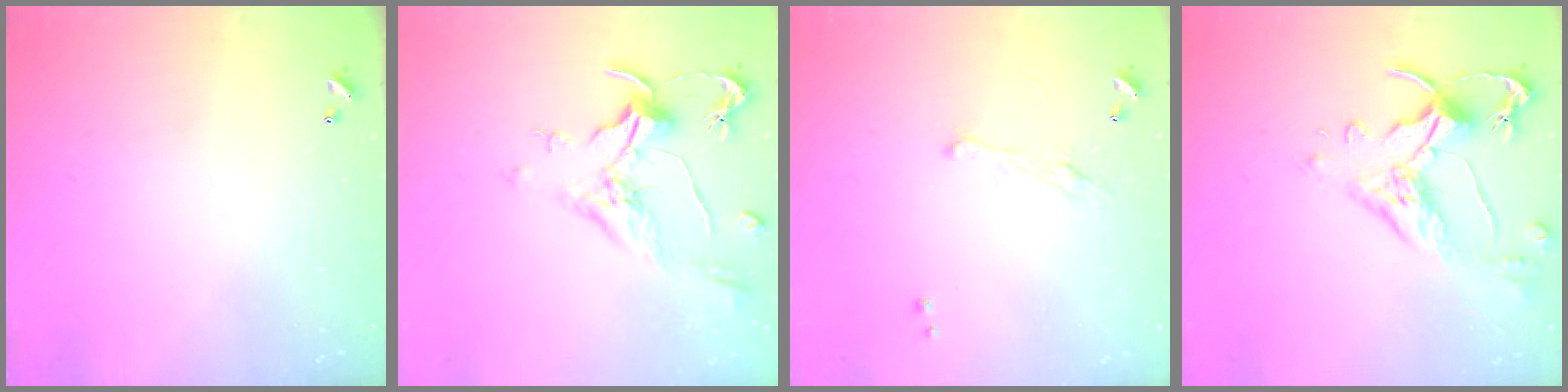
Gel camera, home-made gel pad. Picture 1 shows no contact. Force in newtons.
{"total": 2.1, "press": 2.0, "slide": 0.8}
{"total": 2.3, "press": 2.1, "slide": 0.8}
{"total": 2.5, "press": 2.2, "slide": 1.3}